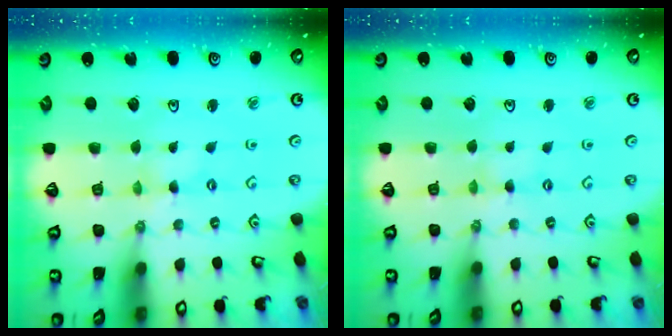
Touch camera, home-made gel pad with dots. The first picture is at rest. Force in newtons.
{"total": 1.1, "press": 1.1, "slide": 0.2}